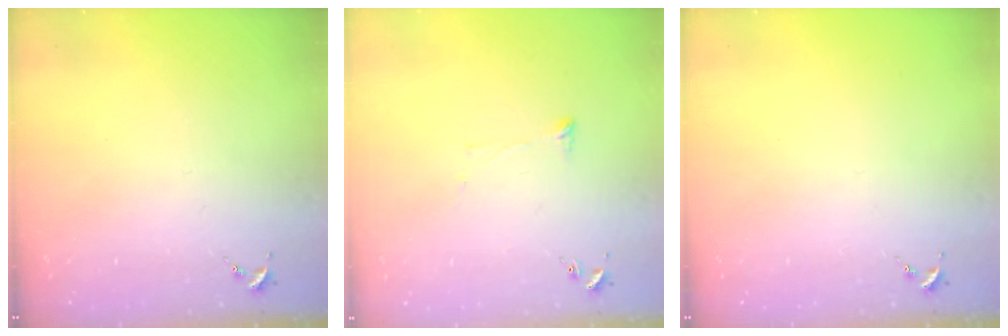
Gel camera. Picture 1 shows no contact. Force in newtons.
{"total": 3.7, "press": 3.6, "slide": 0.7}
{"total": 0.0}